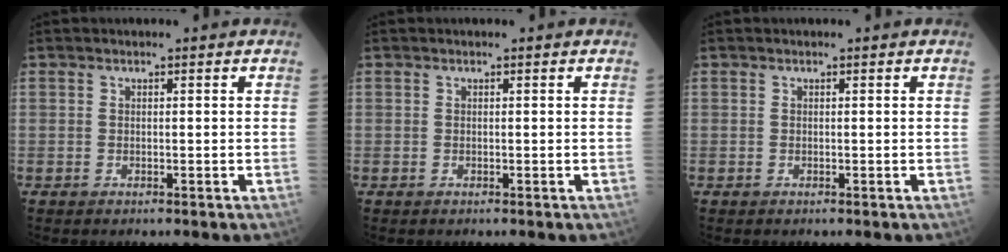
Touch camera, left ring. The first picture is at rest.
{"total": 0.0}
{"total": 0.0}